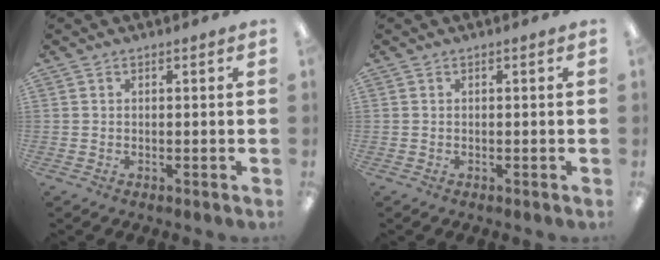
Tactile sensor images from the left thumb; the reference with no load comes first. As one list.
[{"total": 0.0}]